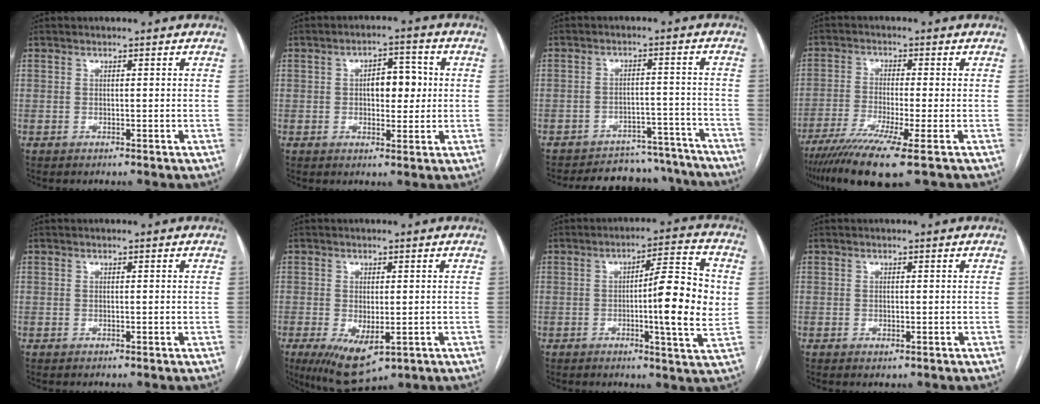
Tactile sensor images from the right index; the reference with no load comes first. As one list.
[{"total": 5.8, "force": [0.5, 2.9, 5.0], "torque": [-0.070, 0.015, 0.010]}, {"total": 16.7, "force": [-15.6, 5.4, 2.4], "torque": [-0.031, 0.027, -0.190]}, {"total": 10.5, "force": [-6.9, -0.5, 7.9], "torque": [-0.136, -0.025, -0.116]}, {"total": 0.0}, {"total": 8.7, "force": [-3.6, 3.8, 6.9], "torque": [-0.120, -0.023, -0.046]}, {"total": 12.4, "force": [0.0, 0.7, 12.3], "torque": [-0.173, 0.002, -0.005]}, {"total": 0.7, "force": [-0.4, 0.4, 0.5], "torque": [-0.006, -0.001, -0.003]}]